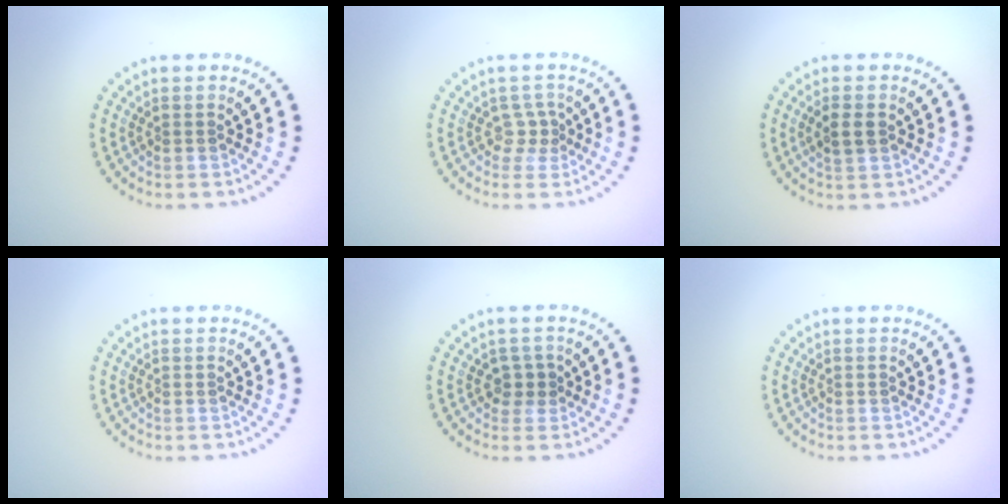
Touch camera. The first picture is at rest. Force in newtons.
{"total": 1.5, "press": 1.1, "slide": 1.1}
{"total": 1.9, "press": 1.9, "slide": 0.2}
{"total": 0.0}
{"total": 1.6, "press": 1.4, "slide": 0.9}
{"total": 0.0}